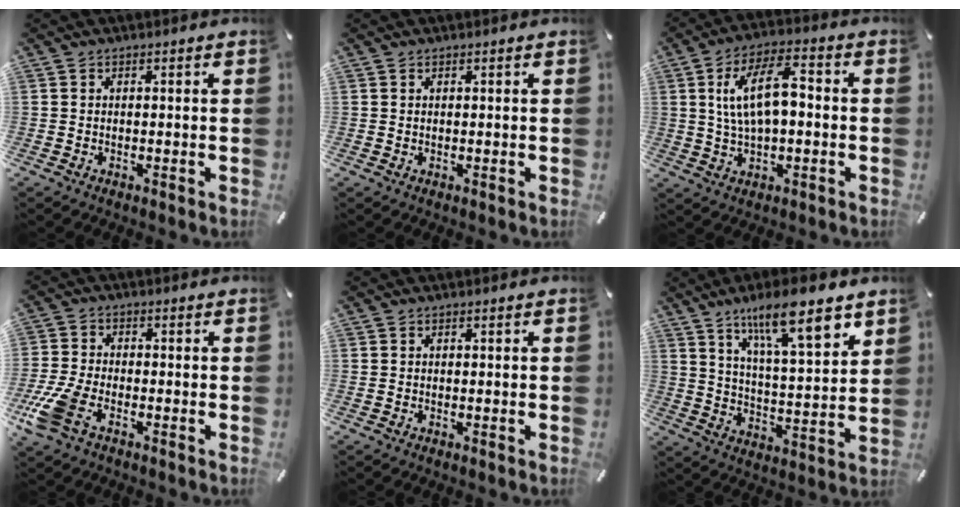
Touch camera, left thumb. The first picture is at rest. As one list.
[{"total": 0.0}, {"total": 12.3, "force": [1.6, 6.2, 10.4], "torque": [-0.195, 0.014, 0.030]}, {"total": 8.4, "force": [-3.6, 4.8, 5.8], "torque": [-0.148, -0.003, -0.071]}, {"total": 0.0}, {"total": 15.8, "force": [11.0, 4.7, 10.3], "torque": [-0.160, -0.058, 0.180]}]